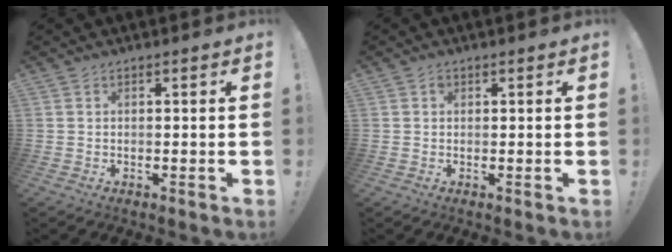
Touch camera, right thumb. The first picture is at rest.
{"total": 0.8, "force": [0.1, 0.8, 0.3], "torque": [-0.002, 0.001, 0.000]}